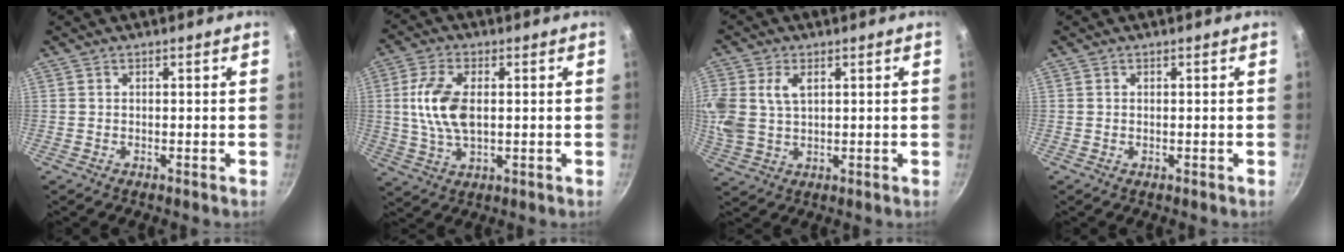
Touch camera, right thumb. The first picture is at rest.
{"total": 10.7, "force": [1.0, 5.6, 9.0], "torque": [-0.190, 0.000, 0.022]}
{"total": 11.2, "force": [2.7, 7.2, 8.2], "torque": [-0.205, 0.002, 0.061]}
{"total": 0.0}